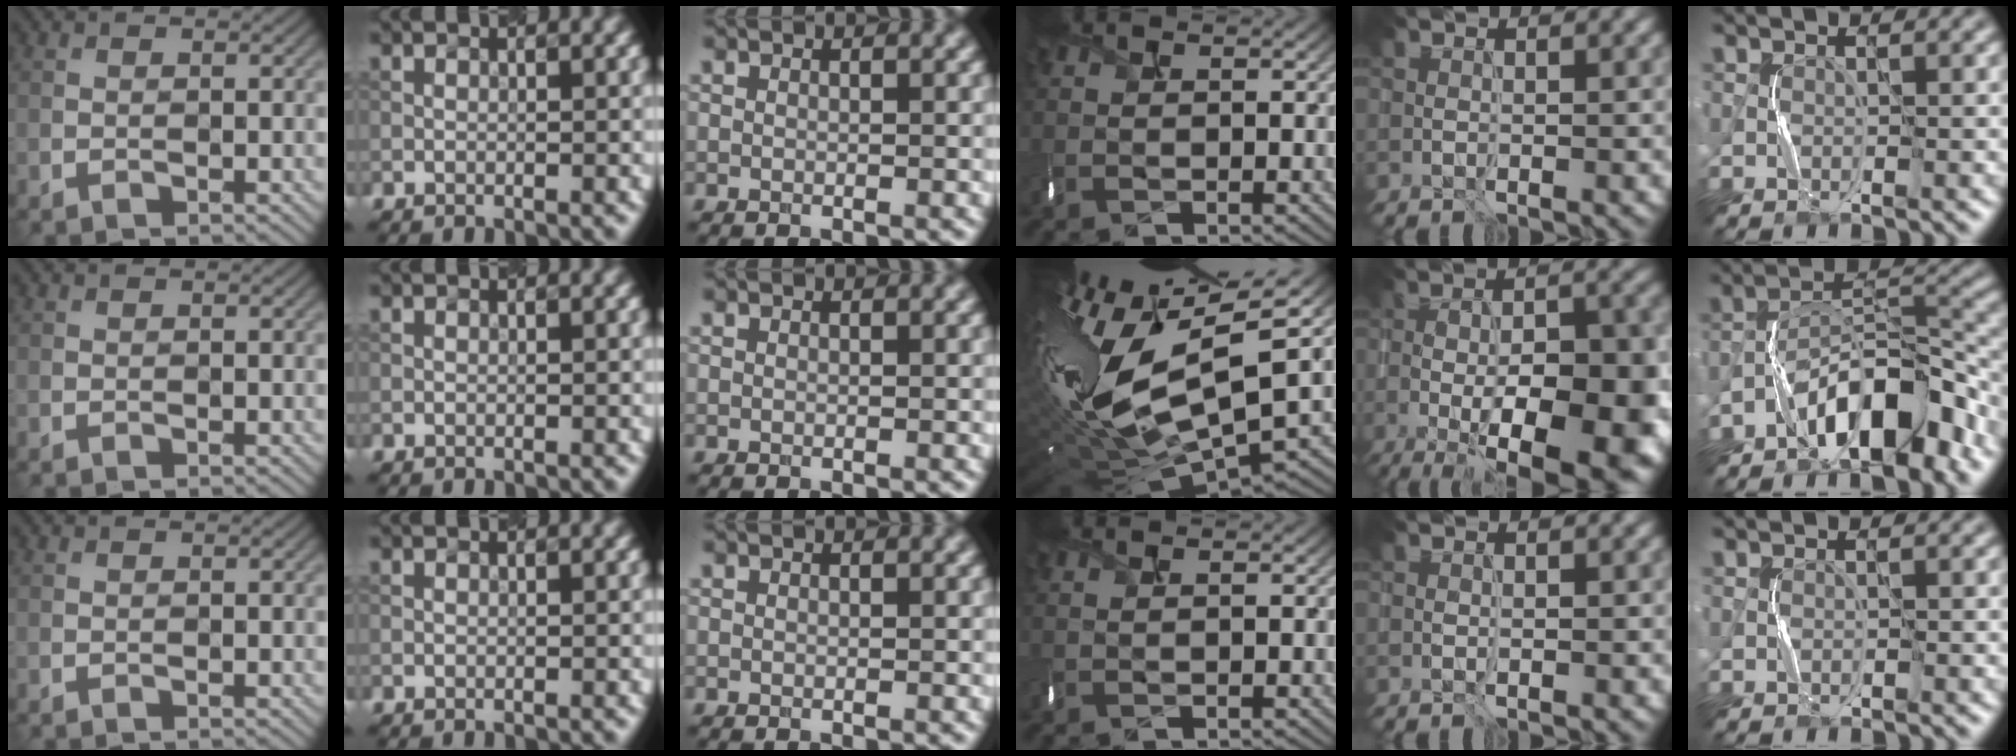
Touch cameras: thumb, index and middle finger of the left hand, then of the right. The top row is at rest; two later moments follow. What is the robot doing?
{"motion": "shake", "object": "box of matches"}